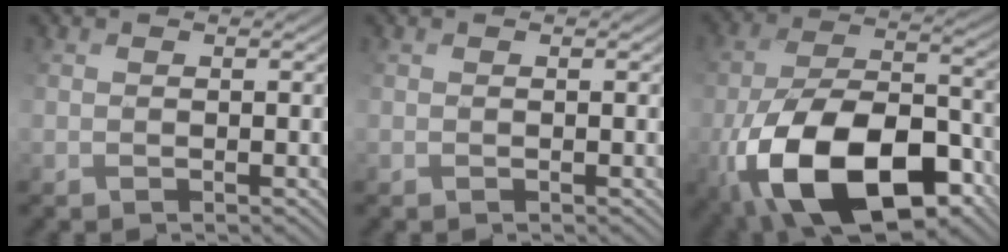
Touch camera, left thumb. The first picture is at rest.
{"total": 0.0}
{"total": 18.4, "force": [-8.1, 9.5, 13.5], "torque": [-0.268, -0.033, -0.137]}